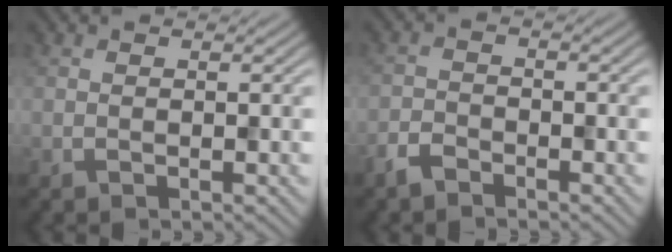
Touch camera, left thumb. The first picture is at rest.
{"total": 2.5, "force": [-2.1, 1.0, 1.0], "torque": [-0.021, -0.001, -0.050]}